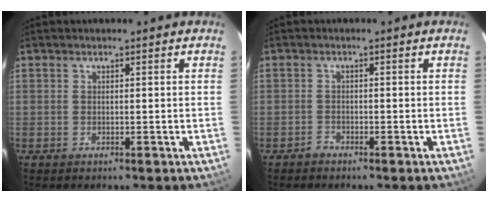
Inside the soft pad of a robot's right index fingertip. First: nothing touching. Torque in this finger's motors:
{"motor_torque": [0.12, 0.00, 0.00, -0.03]}